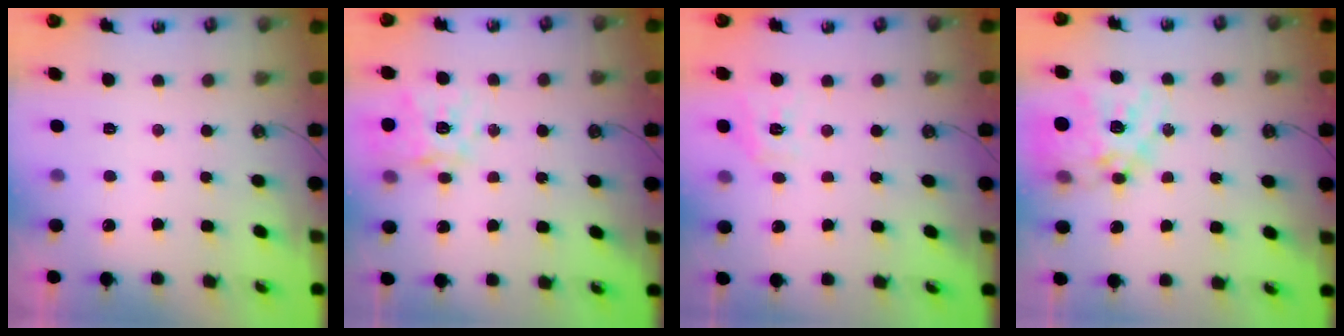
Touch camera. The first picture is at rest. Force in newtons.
{"total": 14.7, "press": 14.6, "slide": 1.3}
{"total": 8.4, "press": 8.3, "slide": 0.9}
{"total": 20.2, "press": 20.1, "slide": 1.7}